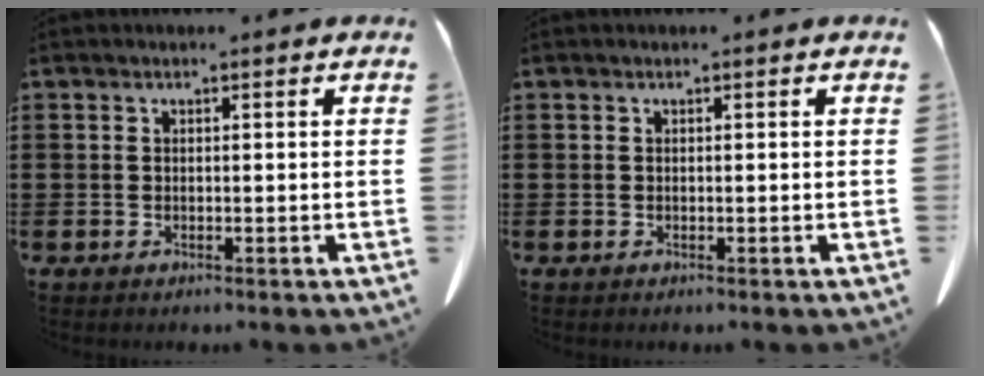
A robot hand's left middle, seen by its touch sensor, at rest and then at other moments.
{"total": 0.0}